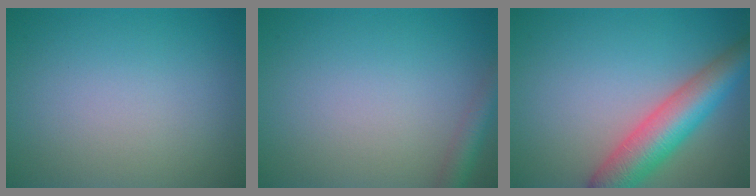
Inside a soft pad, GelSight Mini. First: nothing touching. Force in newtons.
{"total": 2.4, "press": 2.4, "slide": 0.1}
{"total": 7.1, "press": 7.1, "slide": 0.3}